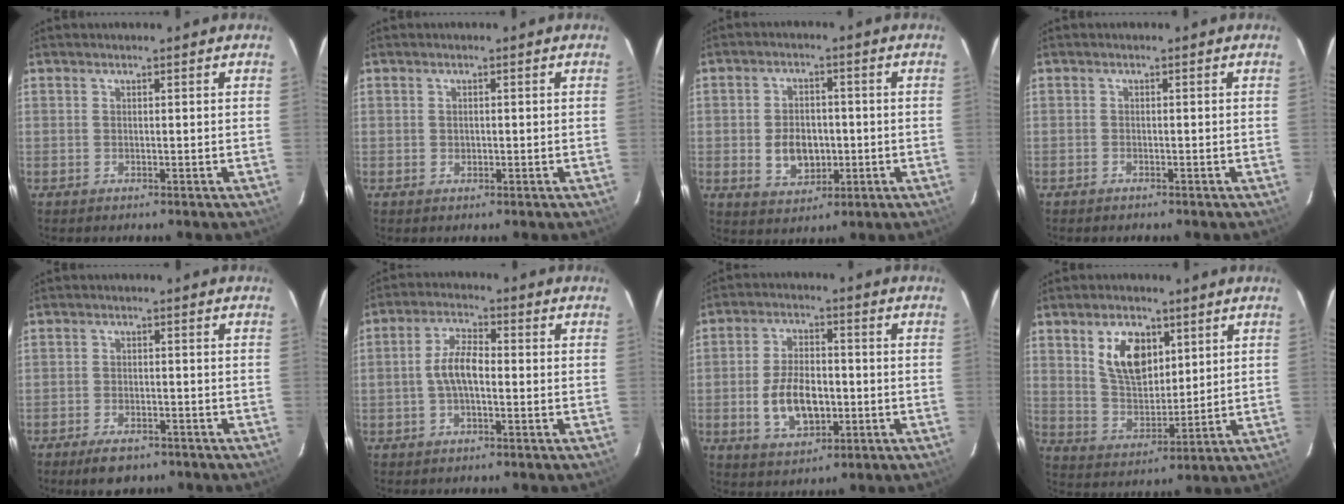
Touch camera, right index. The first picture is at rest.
{"total": 0.8, "force": [0.0, 0.8, 0.2], "torque": [-0.001, 0.000, 0.001]}
{"total": 7.4, "force": [-1.2, 5.5, 4.9], "torque": [-0.098, 0.001, -0.009]}
{"total": 0.9, "force": [-0.8, 0.5, 0.1], "torque": [-0.005, 0.003, -0.015]}
{"total": 6.3, "force": [-4.8, 2.8, 3.0], "torque": [-0.071, -0.001, -0.072]}
{"total": 5.9, "force": [-1.0, 2.5, 5.3], "torque": [-0.108, 0.013, -0.019]}
{"total": 10.3, "force": [-2.3, 5.9, 8.1], "torque": [-0.162, 0.003, -0.030]}
{"total": 10.4, "force": [4.5, 6.0, 7.1], "torque": [-0.128, 0.009, 0.094]}